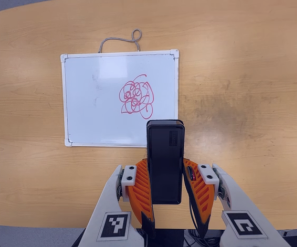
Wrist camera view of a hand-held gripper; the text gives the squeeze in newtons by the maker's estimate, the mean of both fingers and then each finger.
{"total": 3.8, "left": 2.5, "right": 5.2}